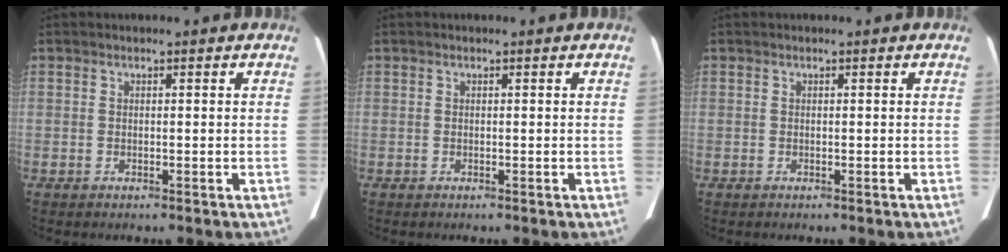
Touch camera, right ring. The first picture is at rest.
{"total": 0.0}
{"total": 0.0}